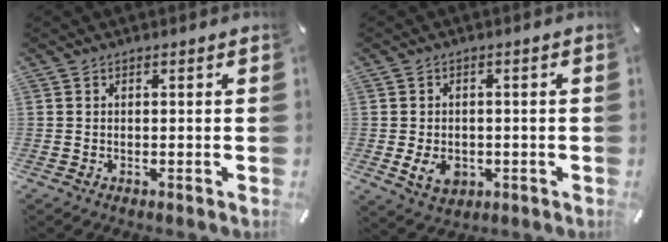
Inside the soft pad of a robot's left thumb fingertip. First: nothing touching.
{"total": 5.8, "force": [-1.3, 4.5, 3.4], "torque": [-0.060, -0.005, -0.025]}